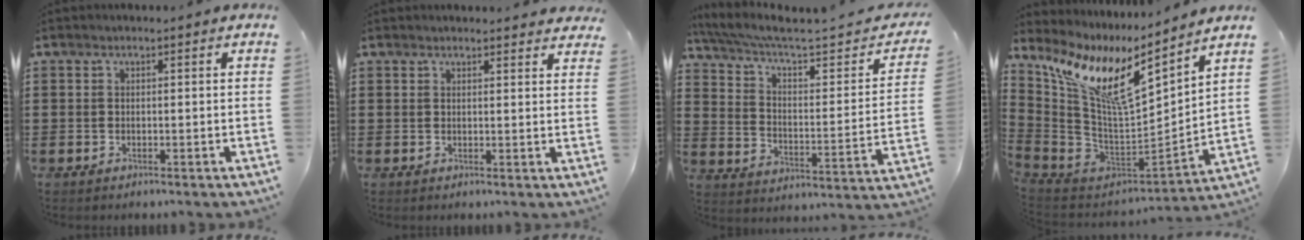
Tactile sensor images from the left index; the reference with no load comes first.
{"total": 1.9, "force": [1.8, 0.3, 0.2], "torque": [0.000, -0.004, 0.034]}
{"total": 5.3, "force": [3.7, 1.2, 3.6], "torque": [-0.088, -0.029, 0.056]}
{"total": 11.9, "force": [7.6, 3.2, 8.5], "torque": [-0.194, -0.048, 0.130]}